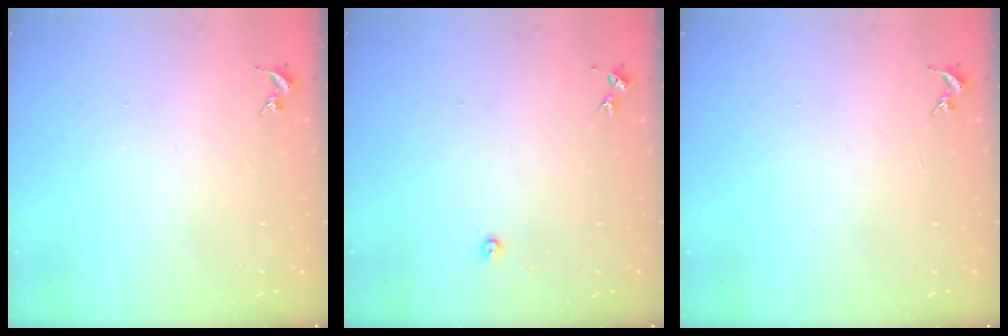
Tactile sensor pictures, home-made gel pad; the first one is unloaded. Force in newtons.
{"total": 2.0, "press": 2.0, "slide": 0.3}
{"total": 0.0}